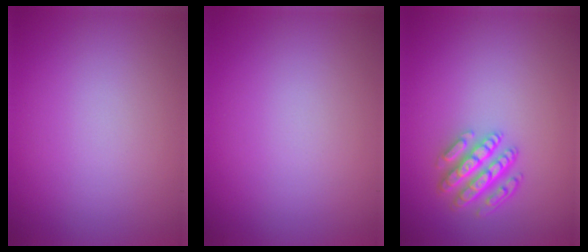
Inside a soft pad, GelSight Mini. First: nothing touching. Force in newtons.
{"total": 0.0}
{"total": 3.8, "press": 3.4, "slide": 1.6}